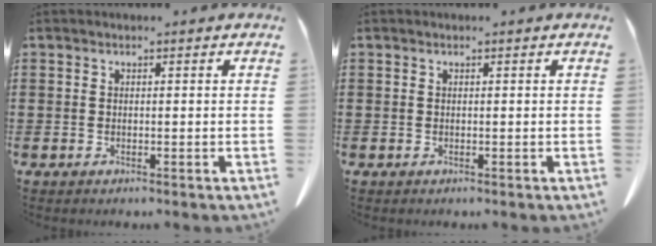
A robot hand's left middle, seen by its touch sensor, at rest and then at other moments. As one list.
[{"total": 0.0}]